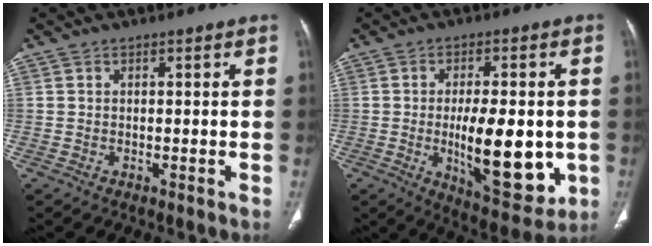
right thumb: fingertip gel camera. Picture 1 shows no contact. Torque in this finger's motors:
{"motor_torque": [2.29, 2.10, 1.22, 0.64, 0.42]}